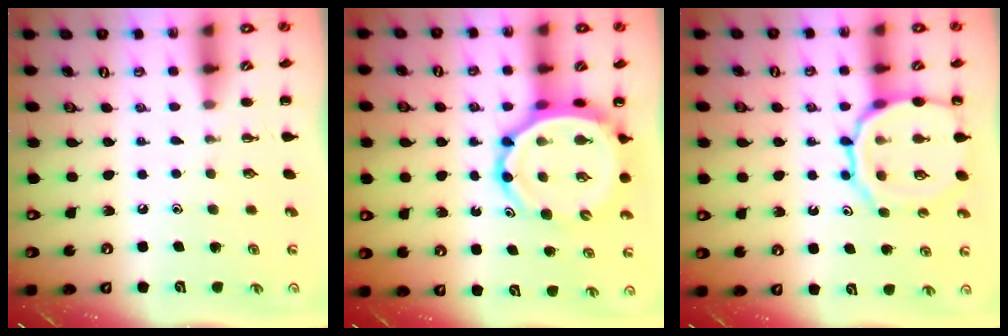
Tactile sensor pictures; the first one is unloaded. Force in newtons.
{"total": 10.1, "press": 9.6, "slide": 3.2}
{"total": 14.3, "press": 14.3, "slide": 1.3}